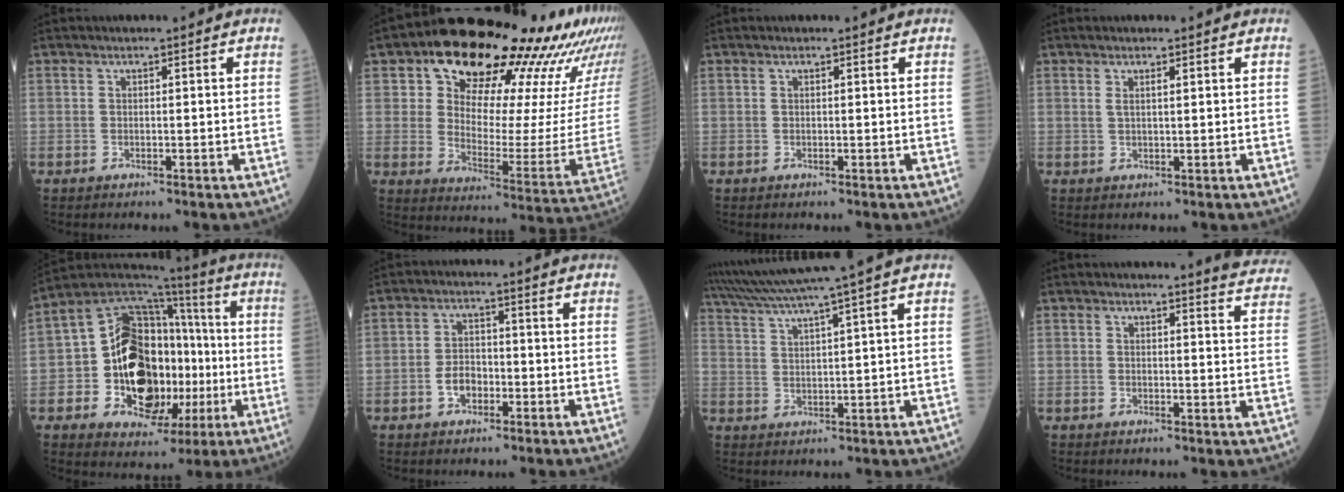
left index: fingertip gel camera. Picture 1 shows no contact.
{"total": 23.3, "force": [17.1, 7.5, 14.0], "torque": [-0.195, -0.012, 0.222]}
{"total": 0.0}
{"total": 1.4, "force": [0.7, 0.1, 1.2], "torque": [-0.029, 0.004, 0.014]}
{"total": 19.5, "force": [-3.3, 12.8, 14.3], "torque": [-0.233, 0.037, -0.044]}
{"total": 4.0, "force": [-1.6, 2.5, 2.6], "torque": [-0.055, 0.009, -0.032]}
{"total": 9.7, "force": [7.9, -2.7, 4.9], "torque": [-0.092, 0.008, 0.135]}
{"total": 7.9, "force": [7.8, 0.1, 1.1], "torque": [0.003, -0.059, 0.057]}